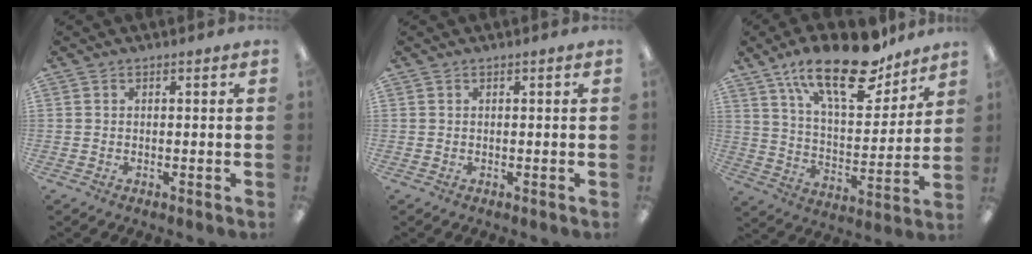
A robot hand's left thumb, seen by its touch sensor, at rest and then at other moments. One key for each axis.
{"total": 0.0}
{"total": 21.9, "fx": 15.1, "fy": 8.5, "fz": 13.4, "tx": -0.216, "ty": -0.085, "tz": 0.258}